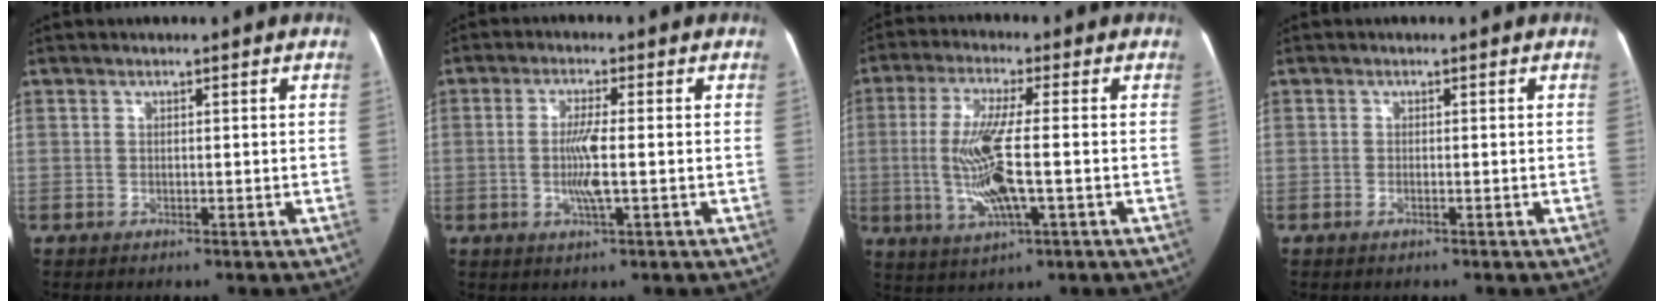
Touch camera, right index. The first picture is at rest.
{"total": 5.3, "force": [-0.8, 0.4, 5.3], "torque": [-0.107, -0.006, -0.015]}
{"total": 10.8, "force": [-1.5, 1.6, 10.6], "torque": [-0.223, -0.008, -0.029]}
{"total": 0.9, "force": [-0.5, 0.4, 0.7], "torque": [-0.013, 0.000, -0.007]}